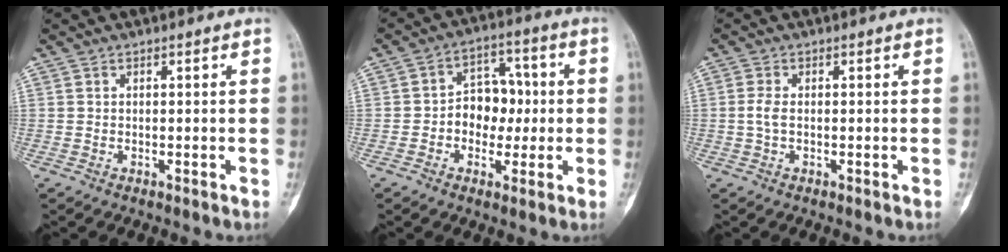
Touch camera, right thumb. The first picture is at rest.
{"total": 9.2, "force": [-0.5, 7.0, 6.0], "torque": [-0.044, 0.030, -0.016]}
{"total": 2.1, "force": [-0.1, 1.0, 1.8], "torque": [-0.045, 0.001, -0.004]}